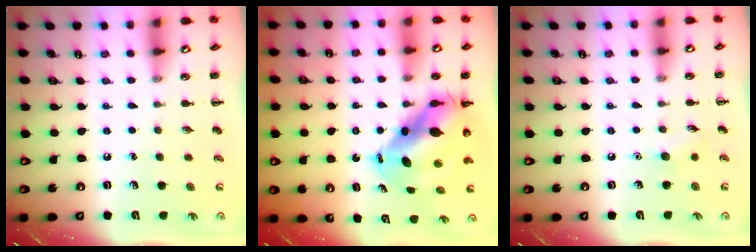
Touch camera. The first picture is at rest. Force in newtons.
{"total": 10.6, "press": 10.3, "slide": 2.5}
{"total": 5.2, "press": 5.1, "slide": 1.3}